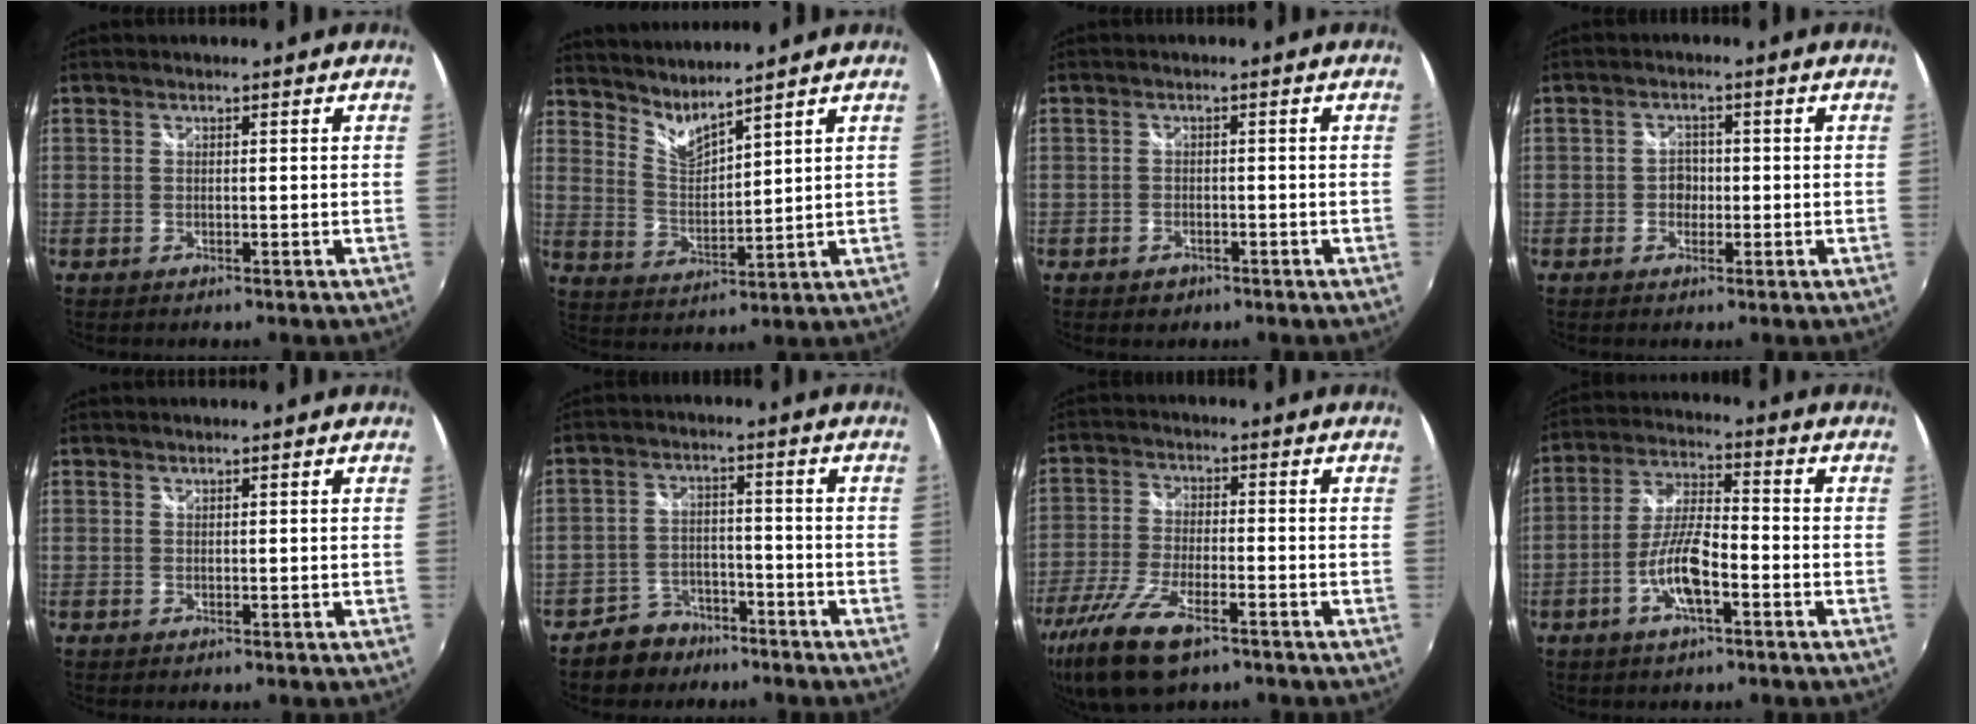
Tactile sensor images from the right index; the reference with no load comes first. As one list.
[{"total": 6.3, "force": [5.9, 0.1, 2.3], "torque": [-0.043, -0.017, 0.114]}, {"total": 2.6, "force": [-1.5, 2.0, 0.7], "torque": [-0.019, -0.002, -0.021]}, {"total": 2.7, "force": [-0.7, 2.5, 0.8], "torque": [-0.011, 0.005, -0.012]}, {"total": 0.0}, {"total": 7.1, "force": [-5.4, 4.5, 1.1], "torque": [-0.037, 0.020, -0.082]}, {"total": 13.4, "force": [-8.6, 4.8, 9.1], "torque": [-0.209, -0.034, -0.169]}, {"total": 9.1, "force": [-4.0, 2.5, 7.8], "torque": [-0.163, 0.002, -0.072]}]